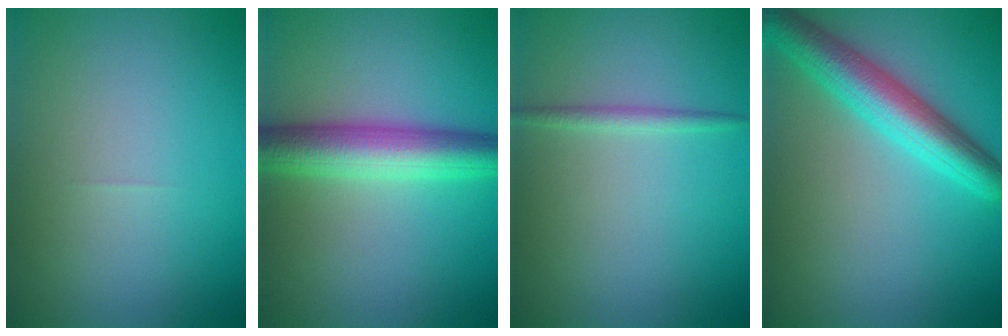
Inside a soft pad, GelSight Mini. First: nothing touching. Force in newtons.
{"total": 6.0, "press": 6.0, "slide": 0.1}
{"total": 1.1, "press": 1.1, "slide": 0.1}
{"total": 6.0, "press": 6.0, "slide": 0.2}